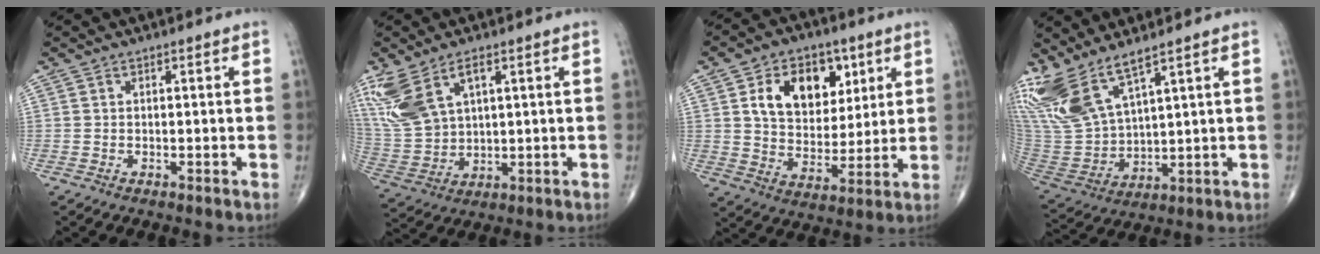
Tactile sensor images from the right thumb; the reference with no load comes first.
{"total": 12.4, "force": [6.1, 6.6, 8.6], "torque": [-0.190, -0.012, 0.140]}
{"total": 15.0, "force": [5.6, 10.4, 9.3], "torque": [-0.100, -0.019, 0.100]}
{"total": 13.9, "force": [9.8, 4.1, 9.0], "torque": [-0.194, -0.047, 0.217]}